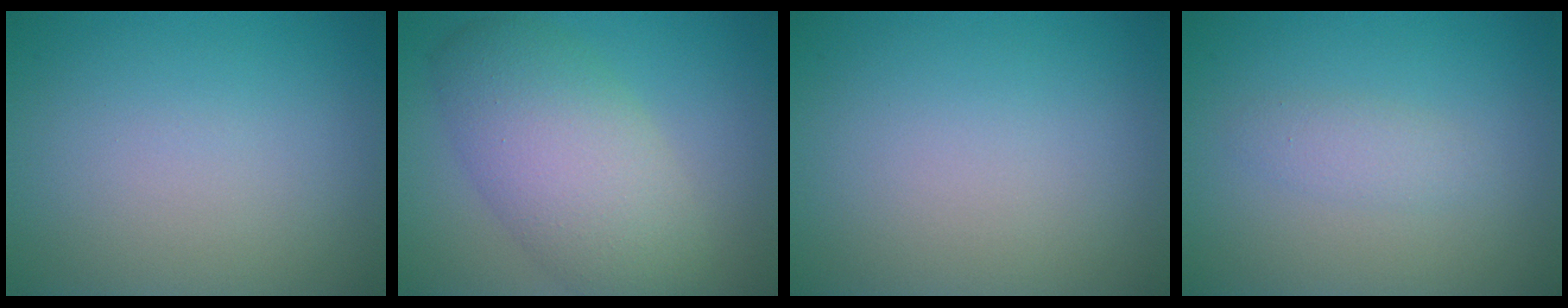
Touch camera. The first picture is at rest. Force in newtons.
{"total": 7.6, "press": 7.6, "slide": 0.4}
{"total": 0.0}
{"total": 1.4, "press": 1.4, "slide": 0.0}